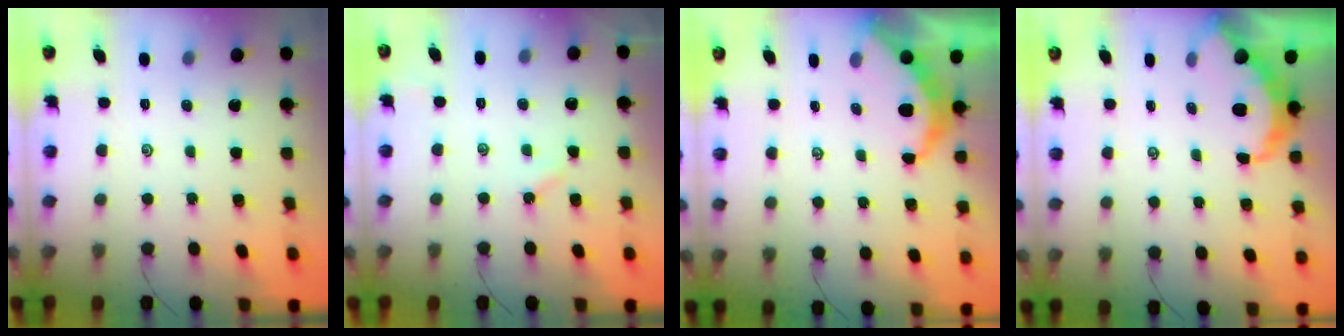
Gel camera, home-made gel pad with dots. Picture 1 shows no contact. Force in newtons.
{"total": 2.2, "press": 2.2, "slide": 0.4}
{"total": 5.3, "press": 5.3, "slide": 0.1}
{"total": 5.8, "press": 5.8, "slide": 0.4}